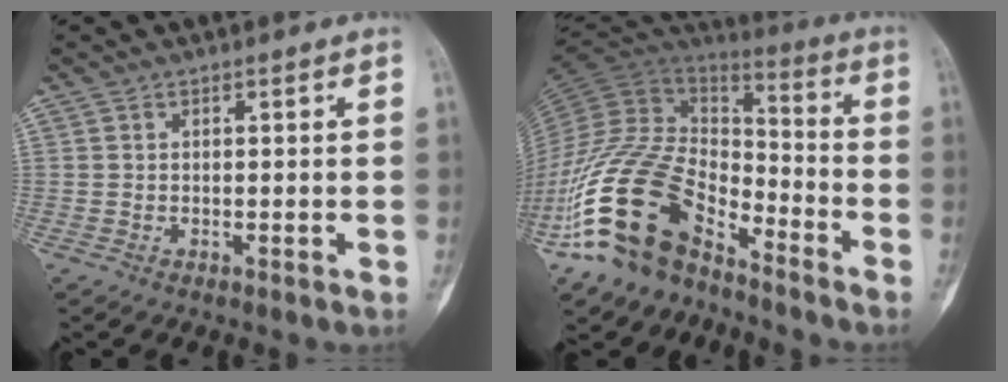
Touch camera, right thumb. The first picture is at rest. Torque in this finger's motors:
{"motor_torque": [1.49, 1.58, 2.33, -0.44, 1.05]}